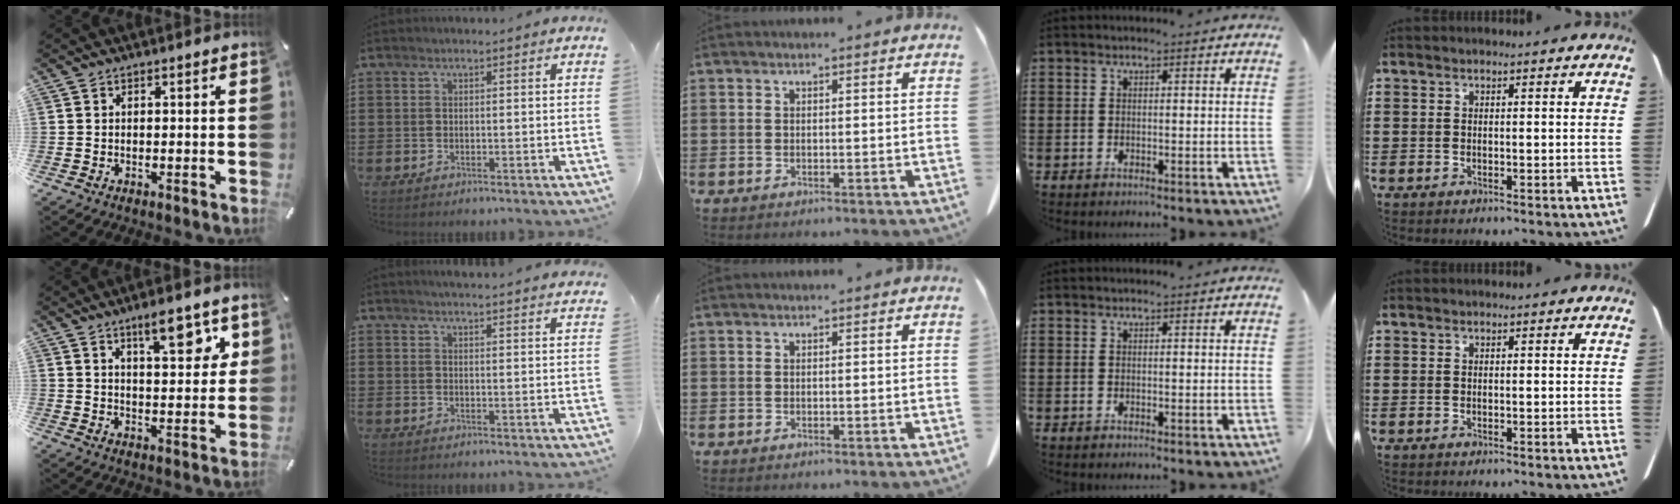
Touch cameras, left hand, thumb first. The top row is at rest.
{"thumb": {"total": 10.3, "force": [6.3, 3.8, 7.2], "torque": [-0.090, -0.036, 0.099]}, "index": {"total": 2.7, "force": [2.7, -0.5, 0.0], "torque": [-0.008, -0.012, 0.049]}}